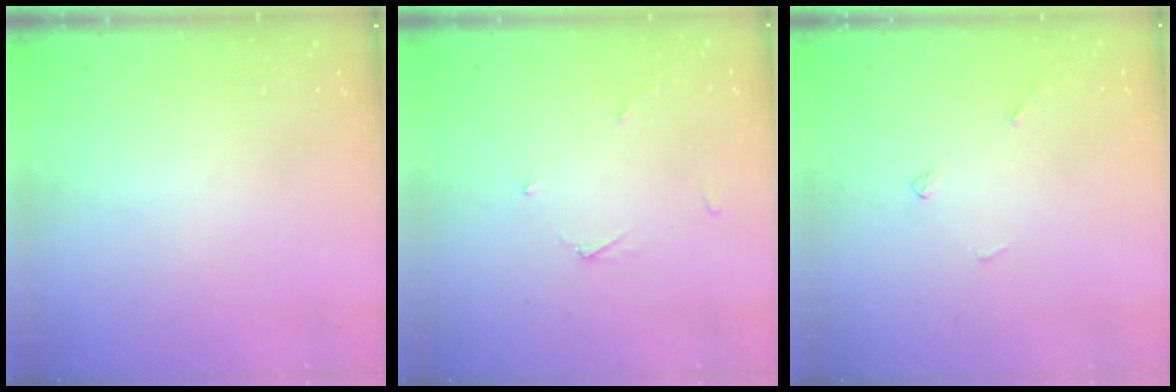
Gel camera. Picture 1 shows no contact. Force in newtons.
{"total": 3.0, "press": 3.0, "slide": 0.3}
{"total": 4.0, "press": 4.0, "slide": 0.3}